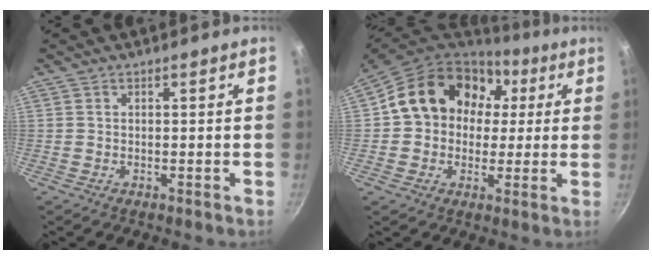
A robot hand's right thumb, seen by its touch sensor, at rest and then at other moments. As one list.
[{"total": 18.3, "force": [3.5, 15.0, 9.8], "torque": [-0.138, 0.040, 0.048]}]